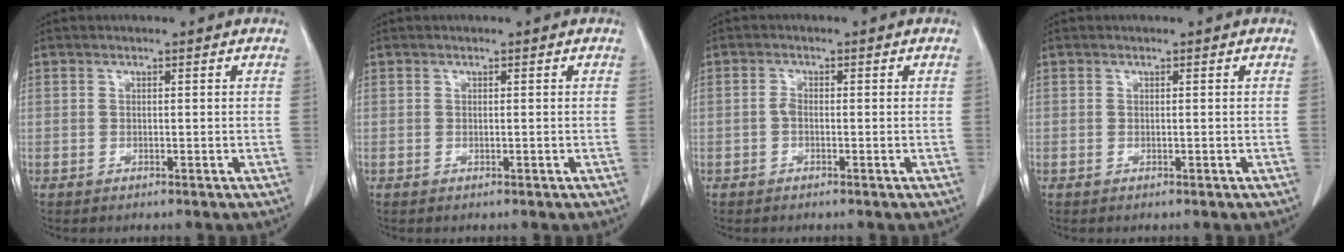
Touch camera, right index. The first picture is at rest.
{"total": 0.0}
{"total": 1.1, "force": [-0.3, 0.5, 0.9], "torque": [-0.016, 0.004, -0.008]}
{"total": 0.0}